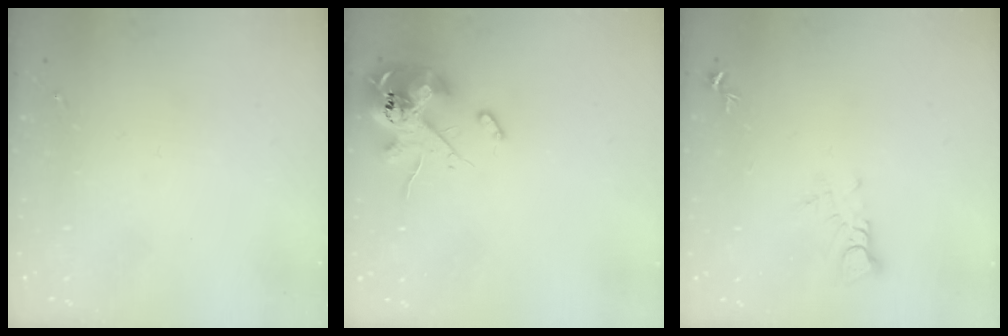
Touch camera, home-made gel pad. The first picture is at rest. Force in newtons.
{"total": 13.2, "press": 13.0, "slide": 2.2}
{"total": 3.6, "press": 3.6, "slide": 0.2}